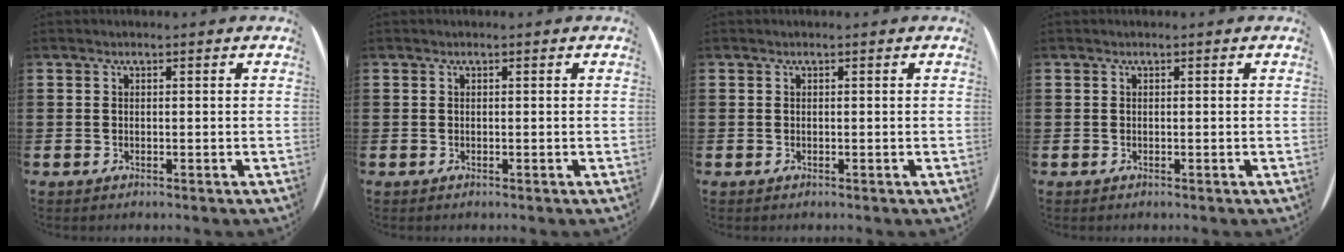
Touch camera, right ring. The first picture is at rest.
{"total": 0.0}
{"total": 0.0}
{"total": 0.0}